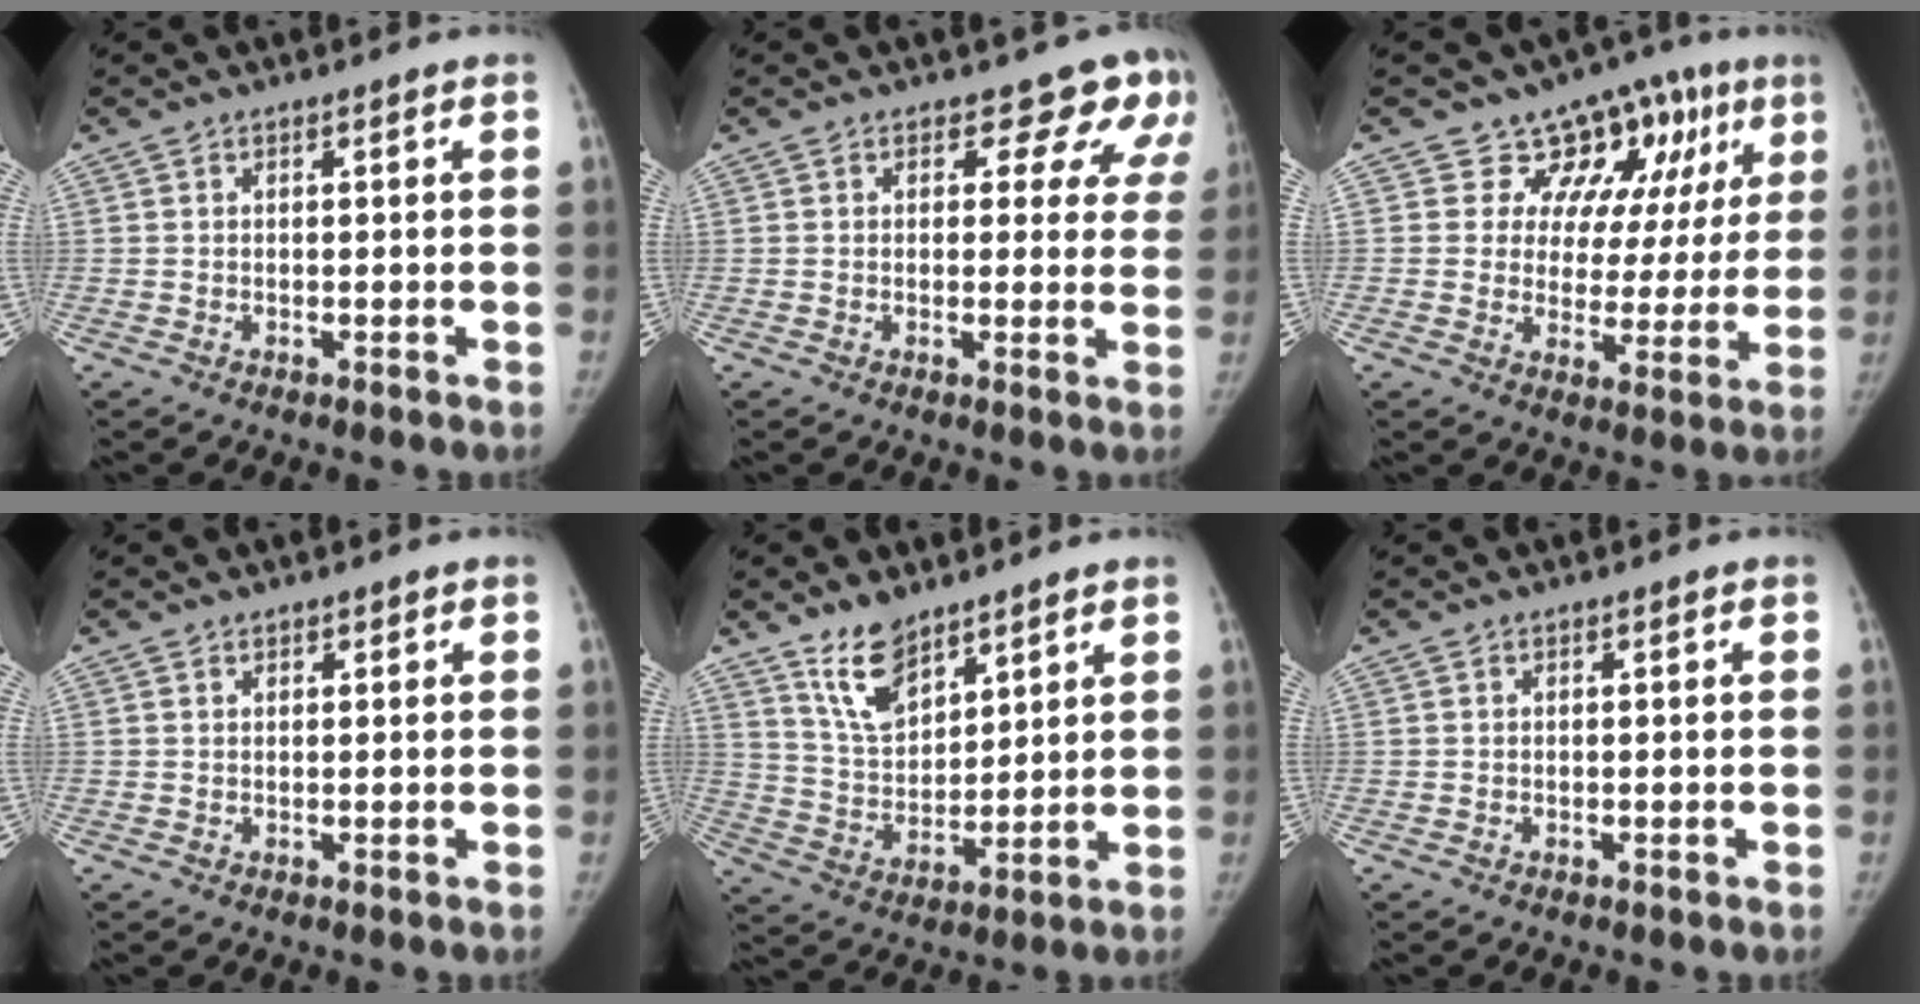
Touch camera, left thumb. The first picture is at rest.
{"total": 8.6, "force": [6.1, 5.0, 3.3], "torque": [0.017, -0.023, 0.049]}
{"total": 13.6, "force": [7.3, 10.3, 5.1], "torque": [0.000, -0.013, 0.086]}
{"total": 0.7, "force": [0.5, 0.5, 0.0], "torque": [0.014, -0.003, 0.005]}
{"total": 9.7, "force": [7.1, 4.6, 4.8], "torque": [-0.061, -0.051, 0.143]}
{"total": 0.0}